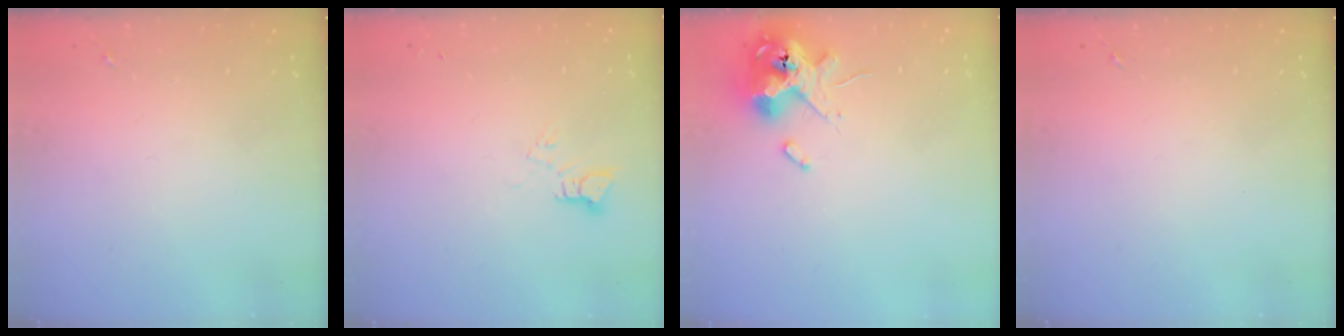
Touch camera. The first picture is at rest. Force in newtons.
{"total": 3.4, "press": 3.4, "slide": 0.1}
{"total": 14.6, "press": 14.4, "slide": 2.8}
{"total": 0.0}